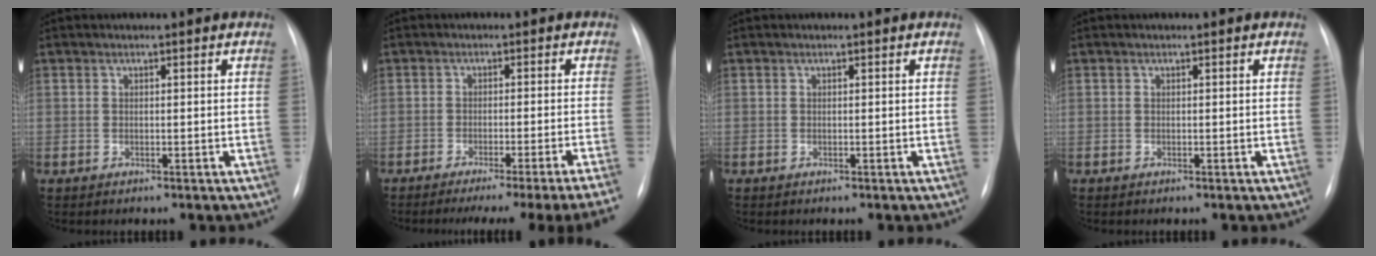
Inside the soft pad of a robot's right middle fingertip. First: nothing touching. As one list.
[{"total": 16.5, "force": [-14.3, -2.4, 7.8], "torque": [-0.055, -0.028, -0.182]}, {"total": 0.0}, {"total": 0.0}]